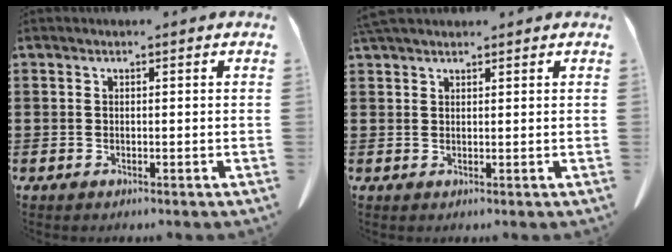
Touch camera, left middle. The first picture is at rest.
{"total": 1.9, "force": [1.7, 0.5, 0.6], "torque": [-0.018, 0.001, 0.034]}